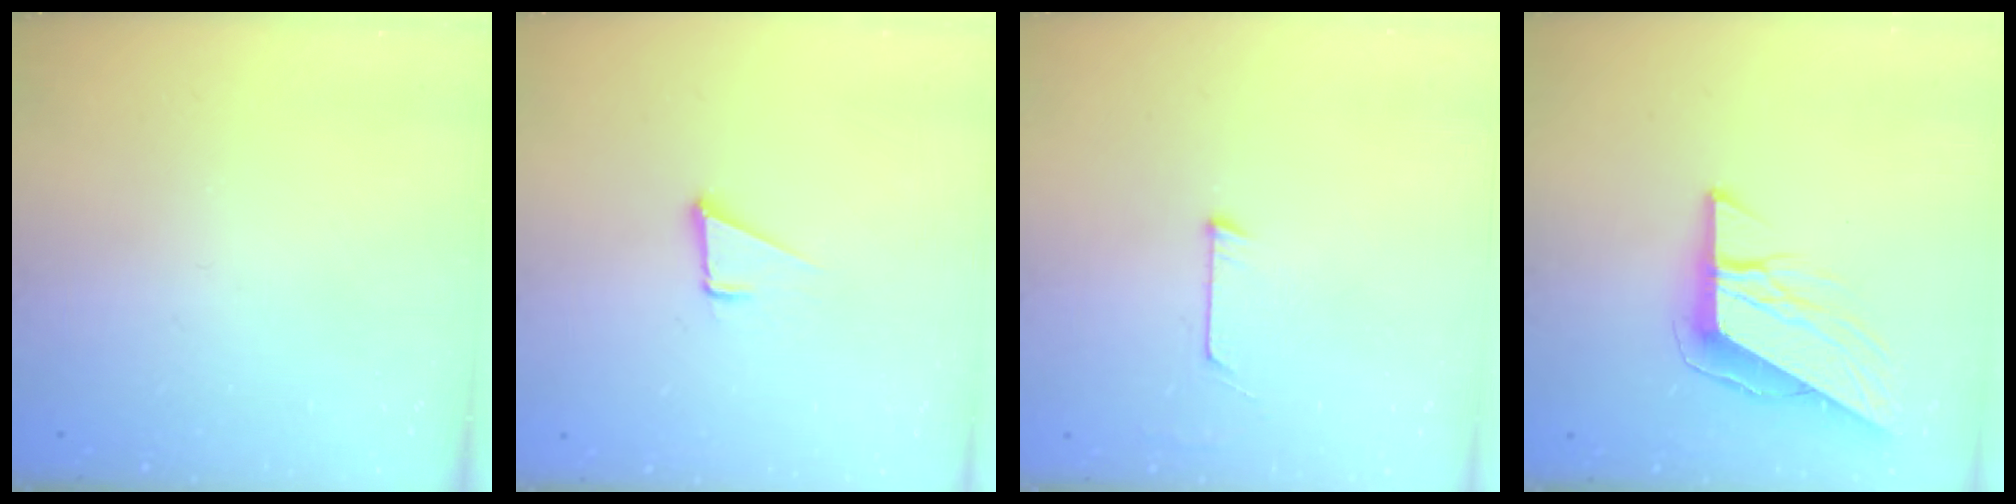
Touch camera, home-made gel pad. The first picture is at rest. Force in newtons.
{"total": 3.4, "press": 2.5, "slide": 2.2}
{"total": 3.9, "press": 3.9, "slide": 0.4}
{"total": 10.2, "press": 10.2, "slide": 0.6}